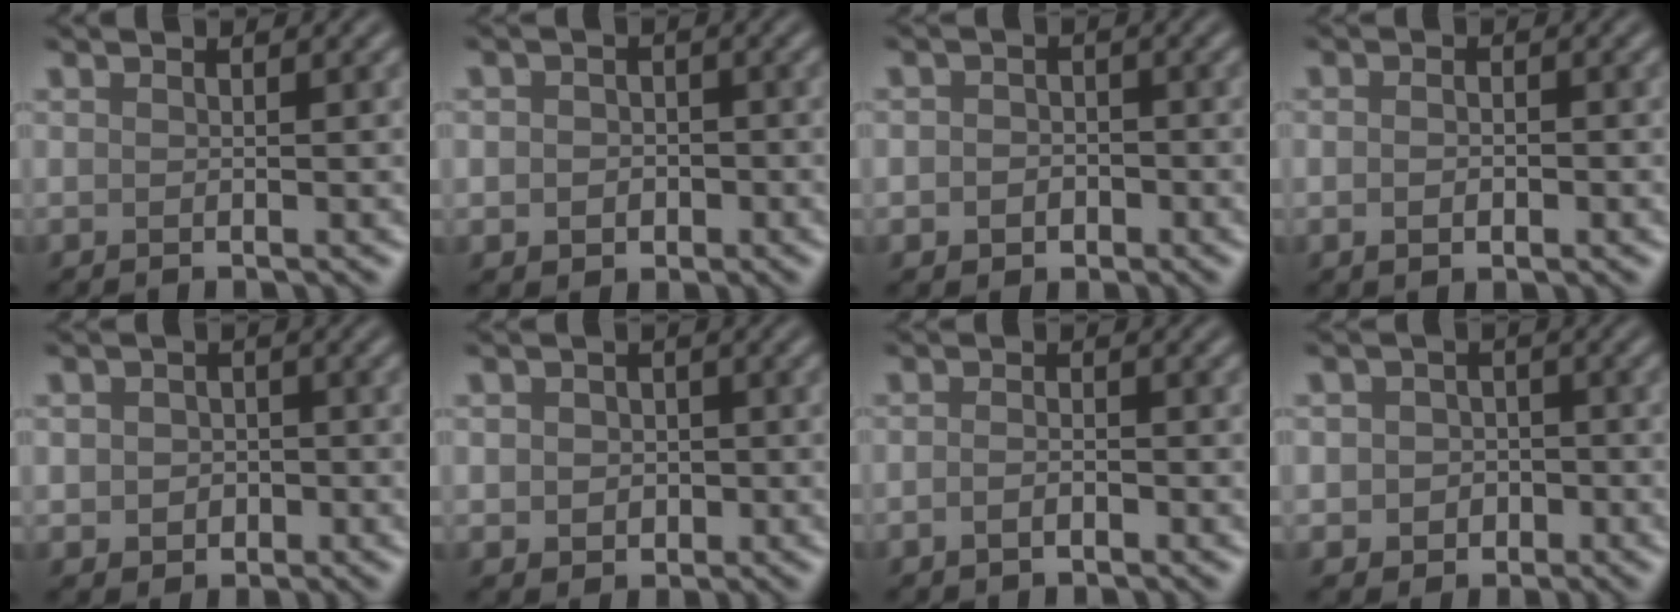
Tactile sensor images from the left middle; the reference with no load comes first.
{"total": 2.5, "force": [-0.3, 2.2, 1.2], "torque": [-0.003, -0.005, -0.014]}
{"total": 2.3, "force": [-0.6, 1.9, 1.0], "torque": [0.004, -0.004, -0.019]}
{"total": 1.8, "force": [-0.4, 1.0, 1.4], "torque": [-0.021, -0.001, -0.007]}
{"total": 2.6, "force": [-0.3, 2.2, 1.3], "torque": [-0.017, -0.006, -0.008]}
{"total": 2.5, "force": [-0.1, 2.2, 1.2], "torque": [-0.013, -0.006, -0.005]}
{"total": 1.4, "force": [-0.7, 0.7, 1.0], "torque": [-0.021, -0.001, -0.016]}
{"total": 3.0, "force": [-0.5, 2.7, 1.2], "torque": [-0.003, -0.005, -0.015]}